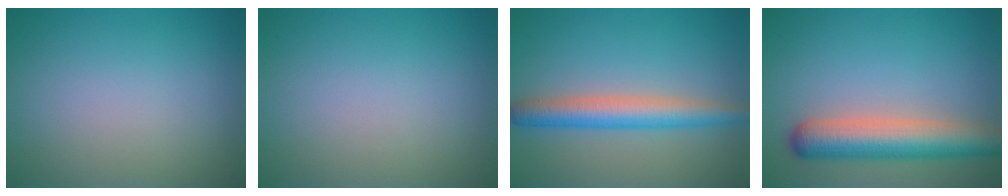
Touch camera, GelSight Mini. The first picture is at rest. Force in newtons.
{"total": 0.0}
{"total": 4.3, "press": 4.3, "slide": 0.0}
{"total": 6.3, "press": 6.3, "slide": 0.4}